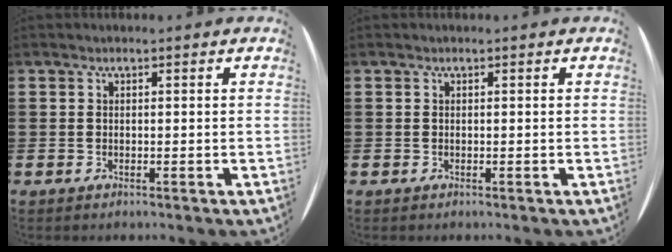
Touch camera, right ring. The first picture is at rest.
{"total": 0.0}